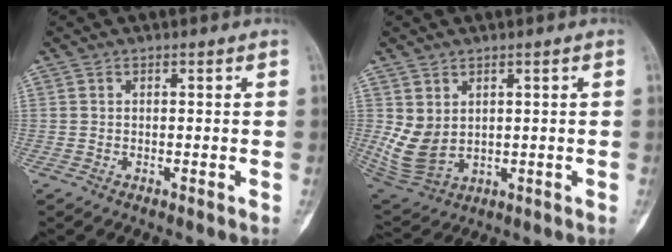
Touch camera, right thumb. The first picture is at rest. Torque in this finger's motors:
{"motor_torque": [0.24, 1.34, 0.38, 0.34, 0.03]}